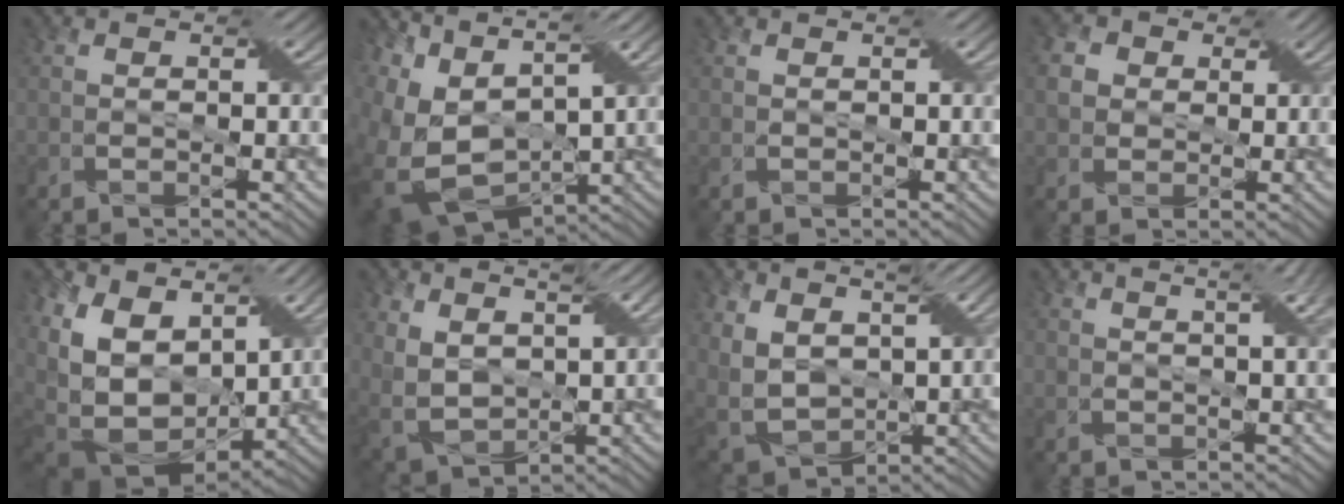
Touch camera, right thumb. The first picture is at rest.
{"total": 14.2, "force": [2.5, 8.7, 11.0], "torque": [-0.276, 0.008, 0.099]}
{"total": 0.0}
{"total": 5.2, "force": [1.5, 4.5, 2.0], "torque": [-0.073, 0.011, 0.017]}
{"total": 16.8, "force": [3.8, 11.6, 11.6], "torque": [-0.273, 0.000, 0.100]}
{"total": 7.6, "force": [3.9, 3.9, 5.1], "torque": [-0.142, -0.002, 0.081]}
{"total": 8.9, "force": [4.0, 5.1, 6.1], "torque": [-0.165, 0.000, 0.081]}
{"total": 7.2, "force": [4.0, 1.8, 5.7], "torque": [-0.067, 0.036, 0.034]}